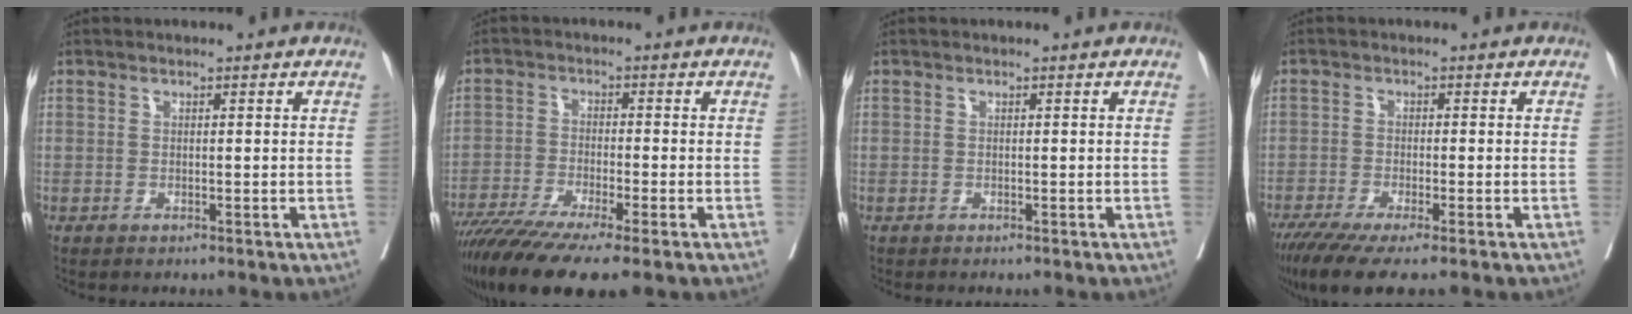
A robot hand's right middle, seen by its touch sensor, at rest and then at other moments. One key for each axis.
{"total": 12.7, "fx": -9.2, "fy": 0.9, "fz": 8.6, "tx": -0.153, "ty": -0.029, "tz": -0.154}
{"total": 0.0}
{"total": 7.8, "fx": -5.7, "fy": 0.7, "fz": 5.3, "tx": -0.084, "ty": -0.019, "tz": -0.097}